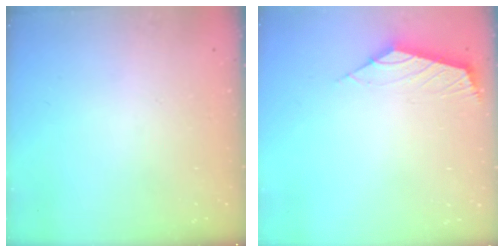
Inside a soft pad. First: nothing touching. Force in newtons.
{"total": 2.6, "press": 2.5, "slide": 0.7}